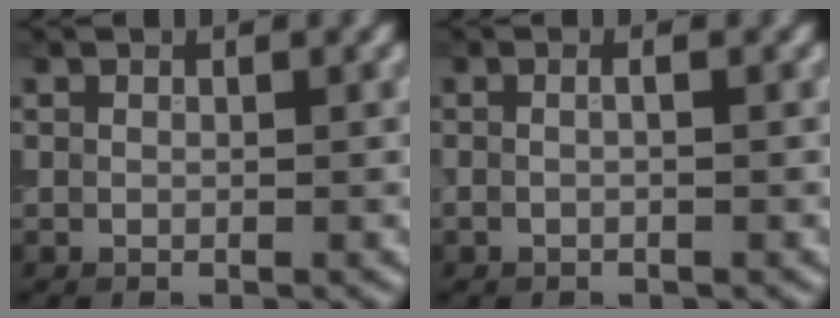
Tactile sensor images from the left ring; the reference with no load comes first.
{"total": 1.0, "force": [0.0, 0.3, 1.0], "torque": [-0.015, -0.007, -0.007]}